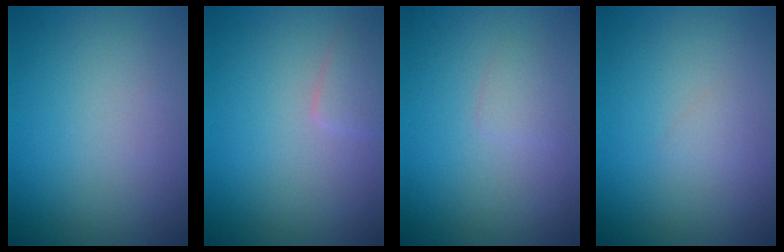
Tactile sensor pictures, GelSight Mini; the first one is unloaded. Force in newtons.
{"total": 1.7, "press": 1.7, "slide": 0.1}
{"total": 1.1, "press": 1.1, "slide": 0.0}
{"total": 0.6, "press": 0.6, "slide": 0.1}